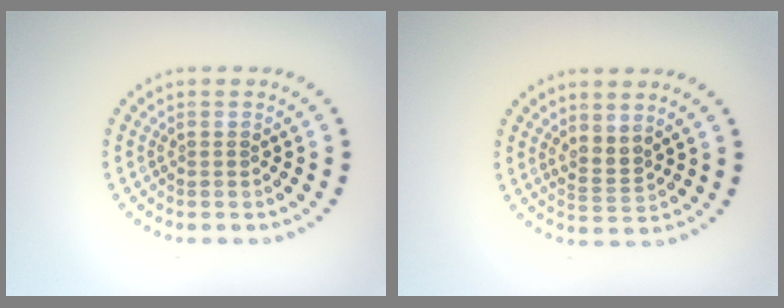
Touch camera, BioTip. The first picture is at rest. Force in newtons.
{"total": 2.1, "press": 1.5, "slide": 1.5}